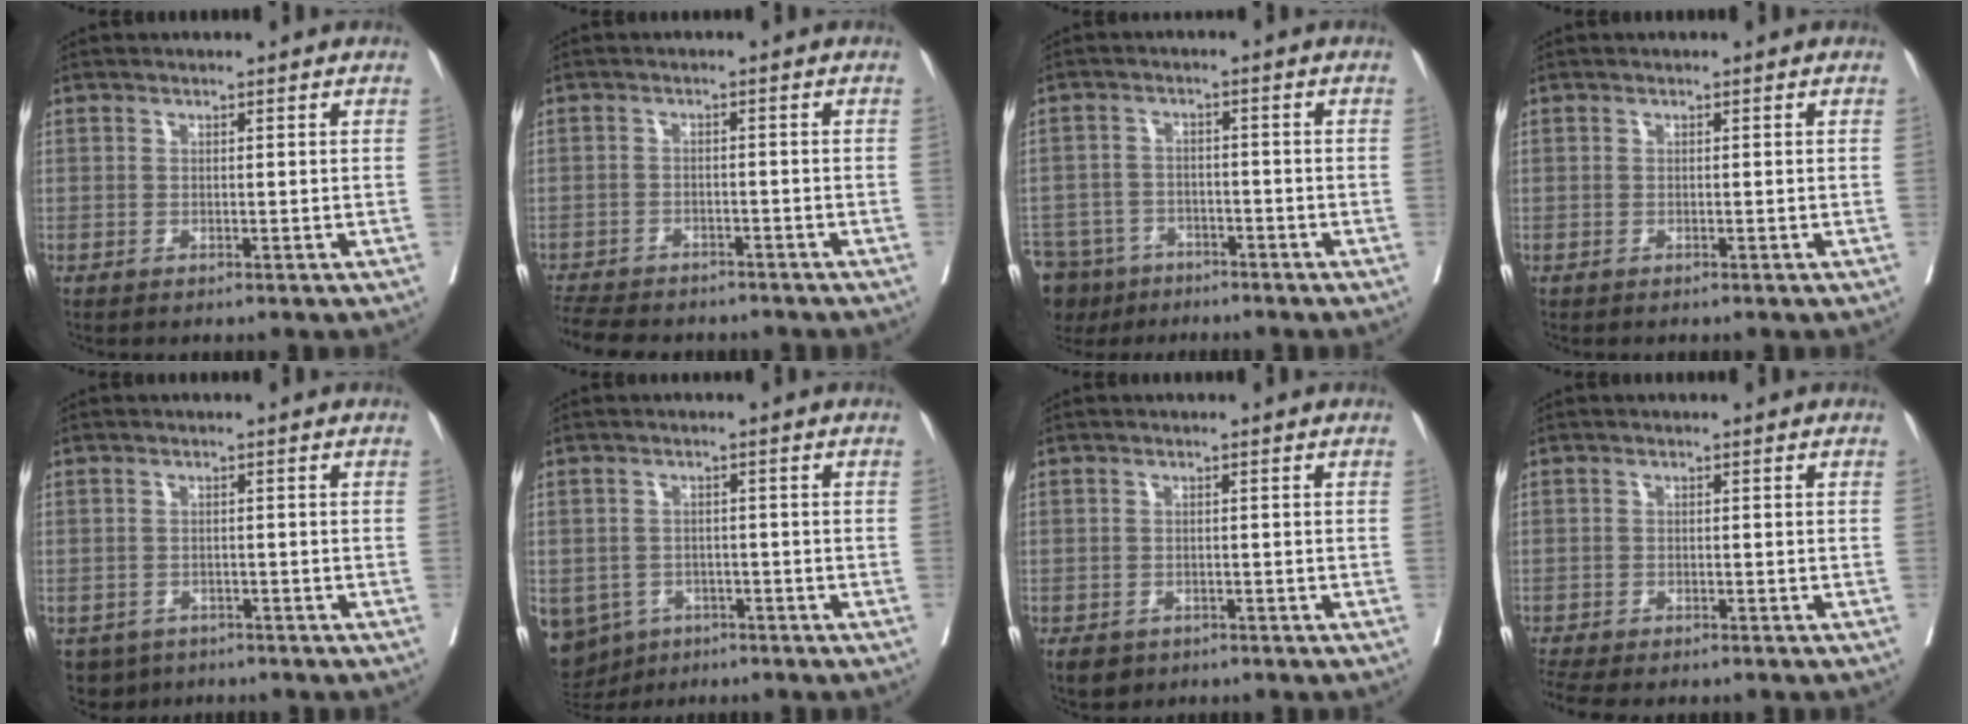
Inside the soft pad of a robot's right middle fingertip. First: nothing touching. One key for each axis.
{"total": 11.7, "fx": -10.1, "fy": 3.8, "fz": 4.6, "tx": -0.101, "ty": -0.008, "tz": -0.141}
{"total": 11.0, "fx": -8.3, "fy": 6.7, "fz": 2.6, "tx": -0.071, "ty": -0.006, "tz": -0.126}
{"total": 0.0}
{"total": 4.1, "fx": -2.9, "fy": 2.9, "fz": 0.3, "tx": -0.001, "ty": 0.002, "tz": -0.042}
{"total": 11.0, "fx": -5.8, "fy": 8.9, "fz": 3.0, "tx": -0.093, "ty": -0.001, "tz": -0.074}
{"total": 4.1, "fx": -2.8, "fy": 2.9, "fz": 1.0, "tx": -0.012, "ty": 0.000, "tz": -0.039}
{"total": 7.0, "fx": -5.9, "fy": 1.9, "fz": 3.2, "tx": -0.055, "ty": -0.003, "tz": -0.090}